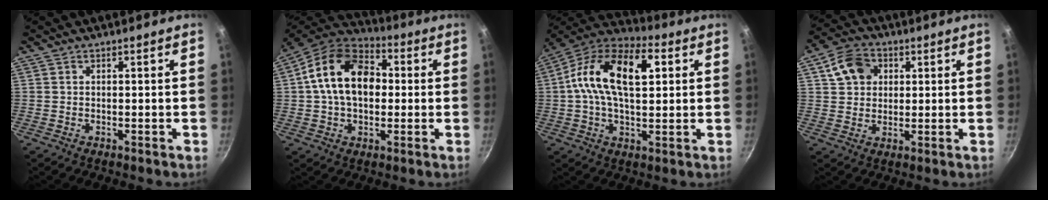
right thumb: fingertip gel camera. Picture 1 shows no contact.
{"total": 16.8, "force": [1.7, 11.5, 12.1], "torque": [-0.176, 0.027, 0.010]}
{"total": 19.1, "force": [3.7, 10.3, 15.6], "torque": [-0.263, 0.022, 0.042]}
{"total": 8.4, "force": [2.8, 6.7, 4.3], "torque": [-0.054, 0.011, 0.041]}